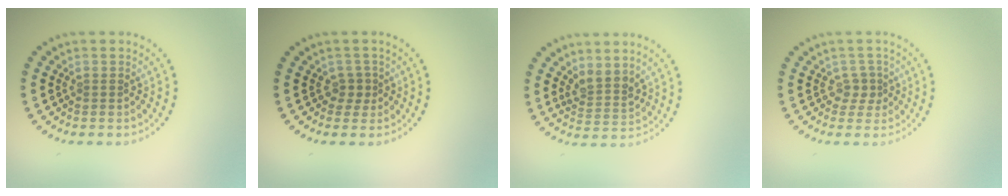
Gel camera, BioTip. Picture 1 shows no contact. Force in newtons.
{"total": 1.3, "press": 1.1, "slide": 0.8}
{"total": 2.4, "press": 1.9, "slide": 1.4}
{"total": 1.5, "press": 1.2, "slide": 0.9}